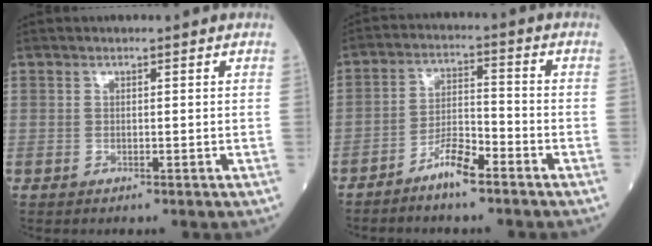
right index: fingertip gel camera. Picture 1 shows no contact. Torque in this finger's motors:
{"motor_torque": [0.38, -0.26, 0.31, 0.07]}